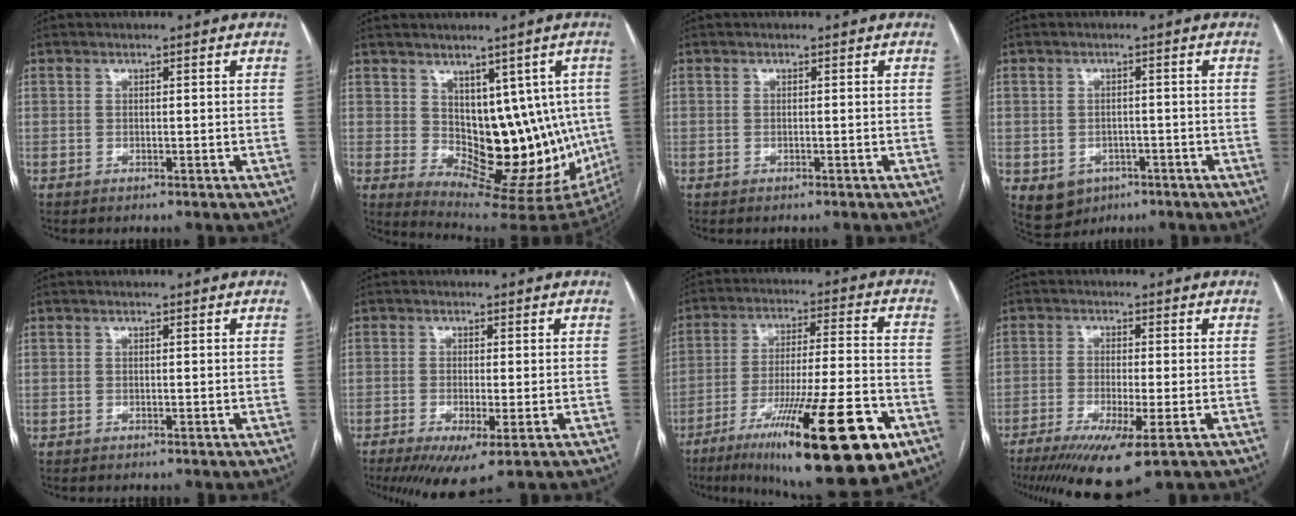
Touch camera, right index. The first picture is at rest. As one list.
[{"total": 13.8, "force": [1.0, 7.9, 11.3], "torque": [-0.130, 0.008, 0.039]}, {"total": 0.0}, {"total": 6.4, "force": [-2.8, 5.4, 2.0], "torque": [-0.037, 0.006, -0.028]}, {"total": 0.0}, {"total": 6.5, "force": [-3.4, 1.1, 5.5], "torque": [-0.083, -0.017, -0.050]}, {"total": 24.2, "force": [-12.9, 3.0, 20.3], "torque": [-0.271, -0.032, -0.201]}, {"total": 10.9, "force": [-6.4, 1.1, 8.8], "torque": [-0.141, -0.029, -0.101]}]